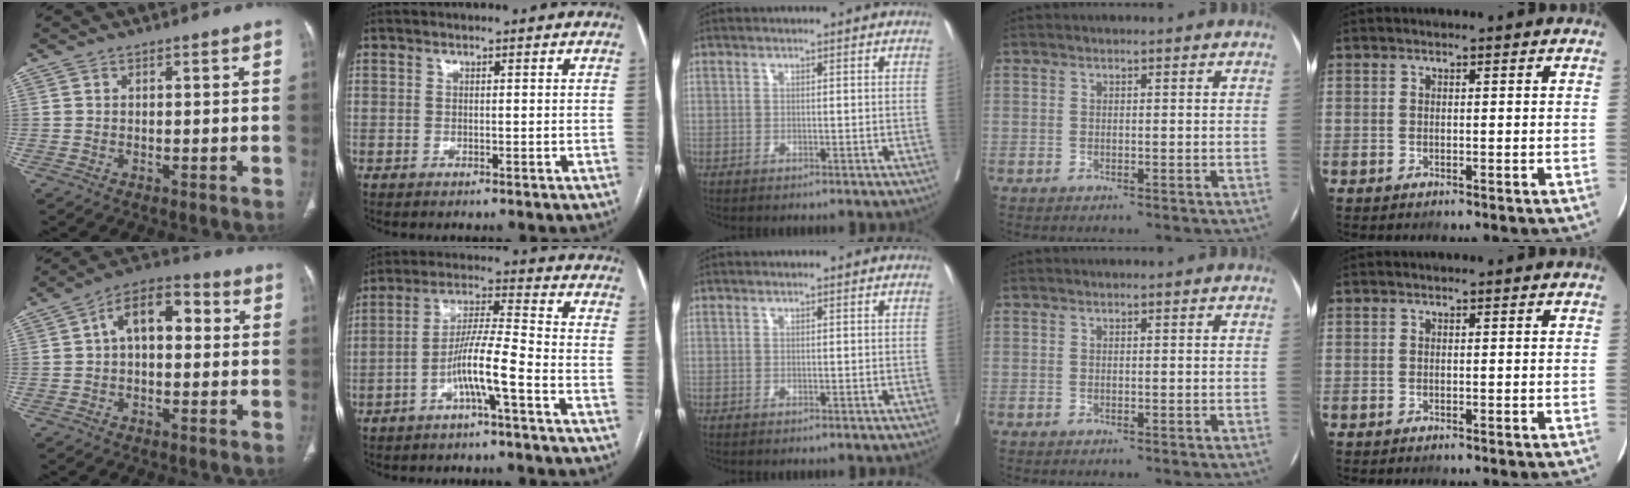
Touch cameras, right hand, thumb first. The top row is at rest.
{"thumb": {"total": 9.9, "force": [1.1, 5.9, 7.9], "torque": [-0.107, 0.035, 0.006]}, "index": {"total": 7.9, "force": [-3.6, -0.2, 7.0], "torque": [-0.139, 0.015, -0.067]}}